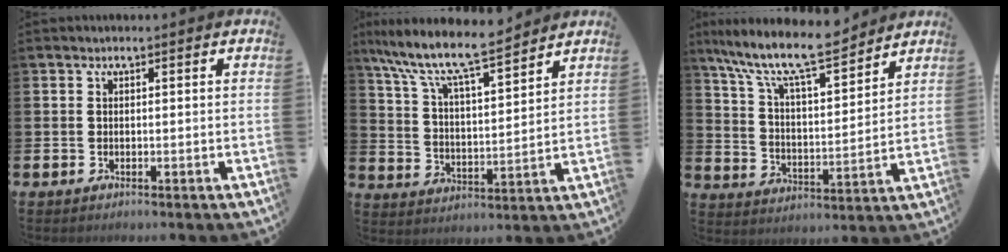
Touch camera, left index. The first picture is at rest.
{"total": 9.3, "force": [8.4, 1.3, 3.8], "torque": [-0.107, -0.058, 0.143]}
{"total": 10.9, "force": [9.7, 1.8, 4.6], "torque": [-0.116, -0.065, 0.166]}